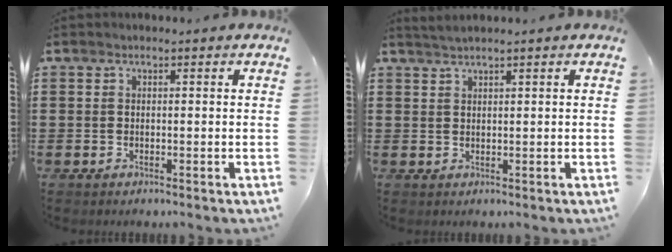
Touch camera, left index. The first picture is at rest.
{"total": 1.3, "force": [1.2, -0.2, 0.6], "torque": [-0.012, 0.000, 0.023]}